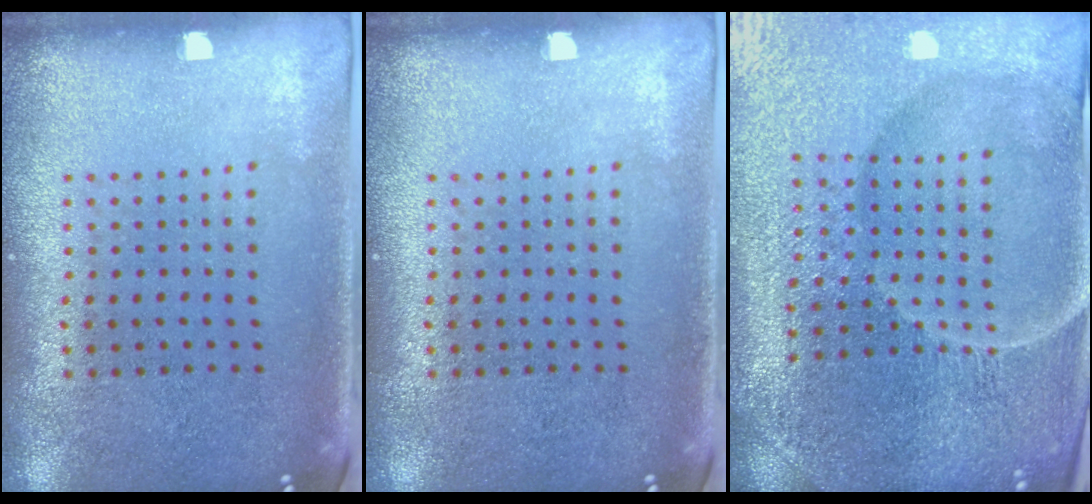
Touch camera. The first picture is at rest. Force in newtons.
{"total": 0.0}
{"total": 5.7, "press": 5.3, "slide": 2.2}